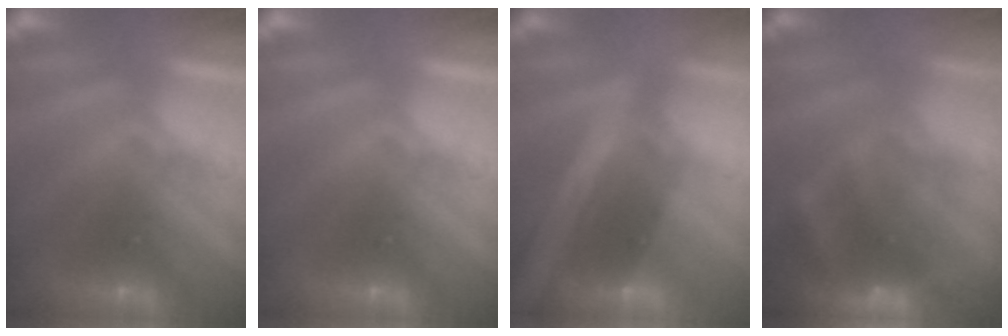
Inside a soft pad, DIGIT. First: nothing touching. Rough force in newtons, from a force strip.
{"total": 0.0}
{"total": 2.1}
{"total": 5.5}